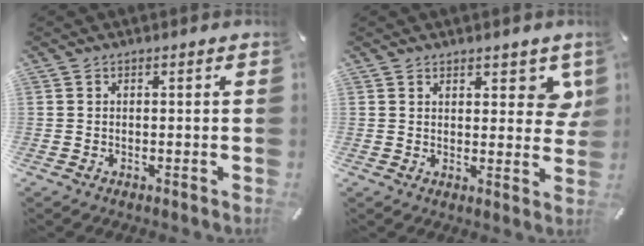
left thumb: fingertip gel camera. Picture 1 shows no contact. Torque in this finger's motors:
{"motor_torque": [0.11, -0.22, 0.22, 0.11, 0.05]}